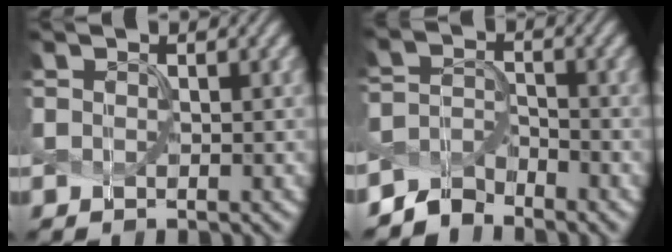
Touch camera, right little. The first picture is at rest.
{"total": 3.2, "force": [-3.1, 0.8, 0.0], "torque": [-0.002, 0.006, -0.064]}